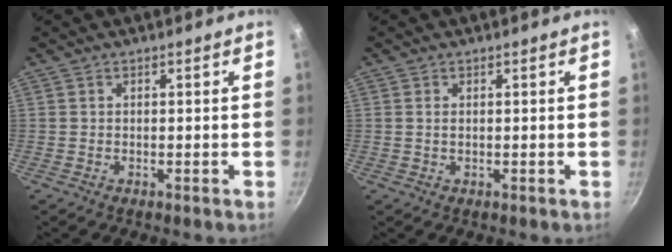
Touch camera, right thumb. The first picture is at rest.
{"total": 1.1, "force": [0.2, 0.7, 0.8], "torque": [-0.014, 0.001, 0.002]}